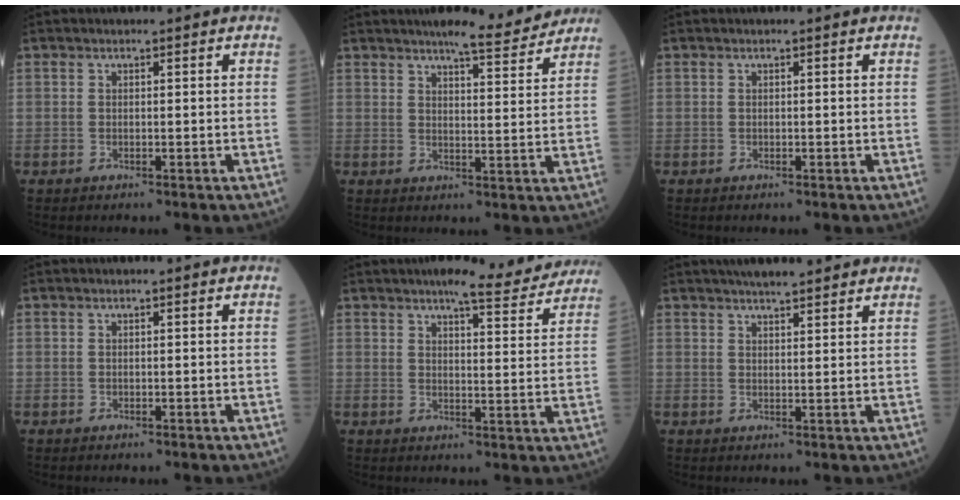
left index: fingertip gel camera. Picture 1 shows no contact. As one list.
[{"total": 7.5, "force": [7.0, 0.7, 2.8], "torque": [-0.045, -0.001, 0.088]}, {"total": 0.0}, {"total": 0.0}, {"total": 11.0, "force": [10.0, 1.7, 4.3], "torque": [-0.047, -0.004, 0.108]}, {"total": 7.7, "force": [6.6, 1.0, 3.8], "torque": [-0.054, 0.026, 0.092]}]